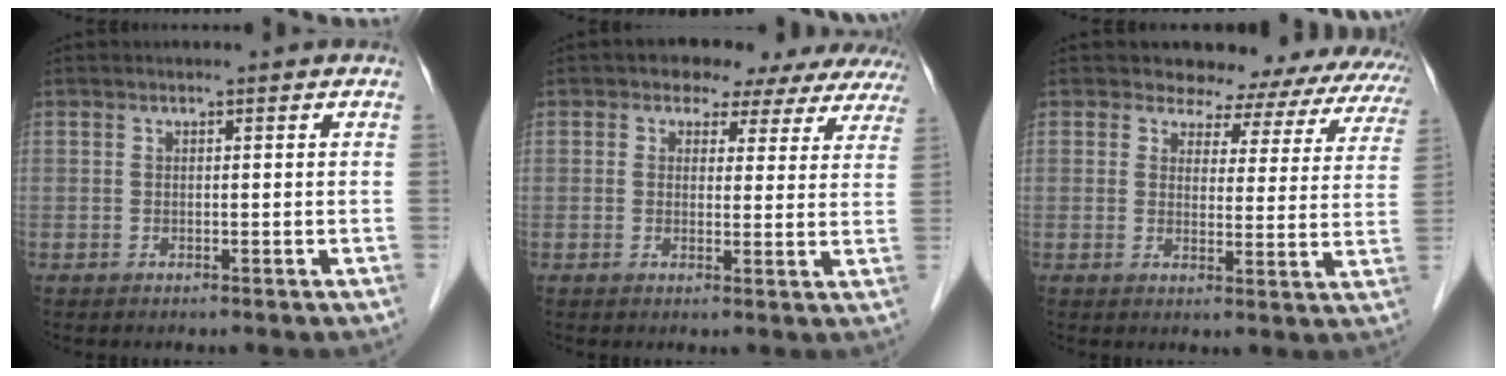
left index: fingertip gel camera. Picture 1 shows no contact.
{"total": 10.6, "force": [8.7, 5.3, 2.9], "torque": [-0.010, 0.014, 0.076]}
{"total": 12.9, "force": [11.4, 5.7, 2.1], "torque": [0.010, -0.017, 0.089]}